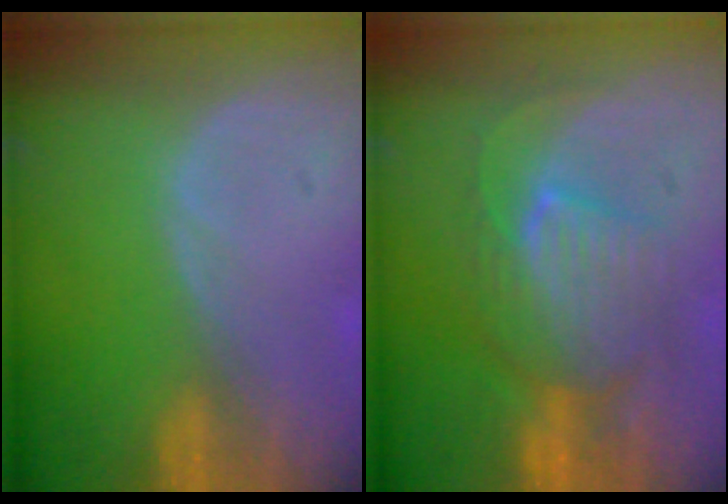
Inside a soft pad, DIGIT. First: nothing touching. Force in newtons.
{"total": 8.9, "press": 8.6, "slide": 2.1}